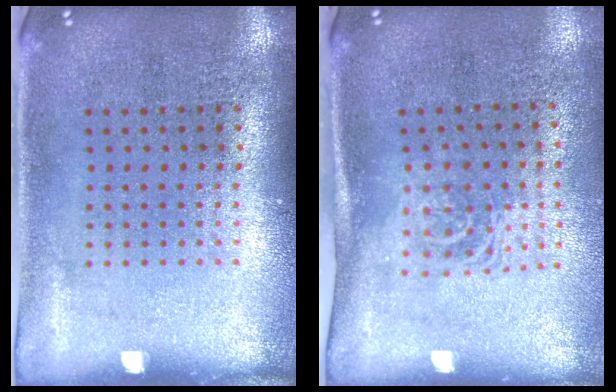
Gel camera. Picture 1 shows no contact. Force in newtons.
{"total": 1.7, "press": 1.2, "slide": 1.1}